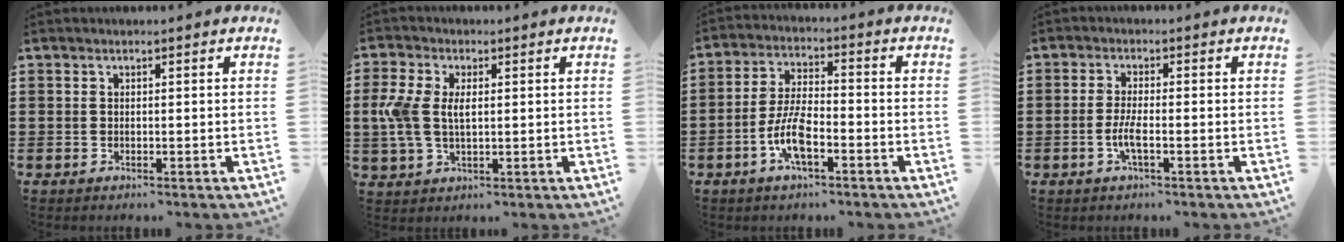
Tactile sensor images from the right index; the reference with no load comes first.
{"total": 5.8, "force": [0.4, 3.2, 4.8], "torque": [-0.126, 0.000, -0.002]}
{"total": 7.2, "force": [-3.1, 2.4, 6.0], "torque": [-0.139, -0.004, -0.064]}
{"total": 3.2, "force": [-1.2, 0.5, 2.9], "torque": [-0.064, -0.004, -0.026]}